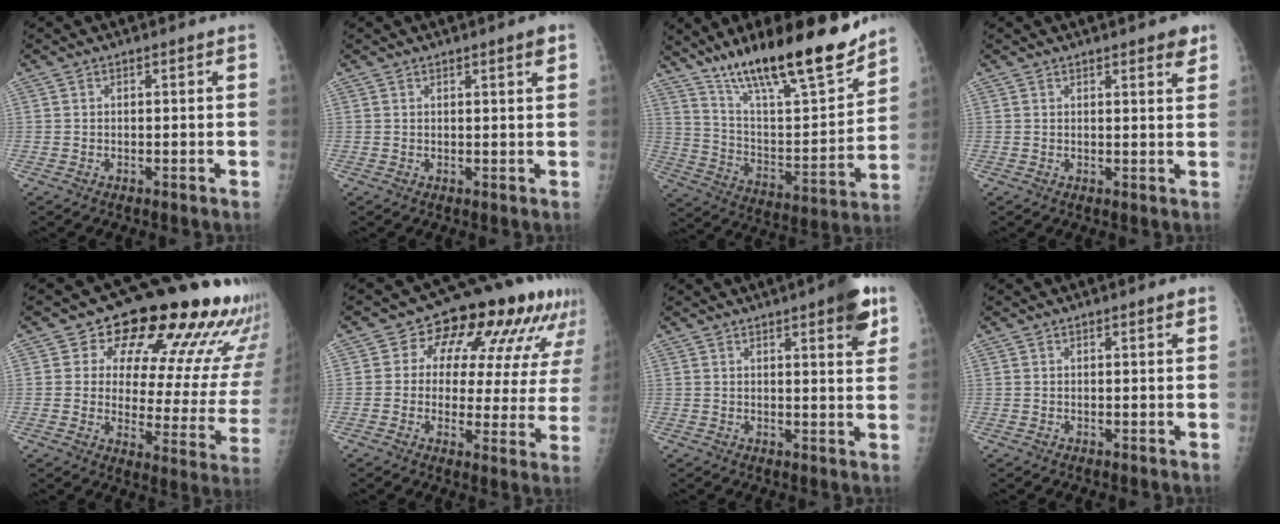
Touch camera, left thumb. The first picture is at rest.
{"total": 2.0, "force": [1.2, 0.0, 1.6], "torque": [-0.018, -0.006, 0.016]}
{"total": 24.1, "force": [18.0, 5.0, 15.2], "torque": [-0.219, -0.082, 0.305]}
{"total": 3.5, "force": [2.3, 0.9, 2.5], "torque": [-0.018, -0.010, 0.026]}
{"total": 22.5, "force": [15.7, 9.1, 13.3], "torque": [-0.119, -0.083, 0.191]}
{"total": 18.2, "force": [9.3, 9.8, 12.1], "torque": [-0.113, -0.007, 0.108]}
{"total": 7.6, "force": [4.3, 1.8, 6.0], "torque": [-0.060, -0.016, 0.051]}
{"total": 0.8, "force": [0.6, 0.1, 0.6], "torque": [-0.001, -0.002, 0.009]}